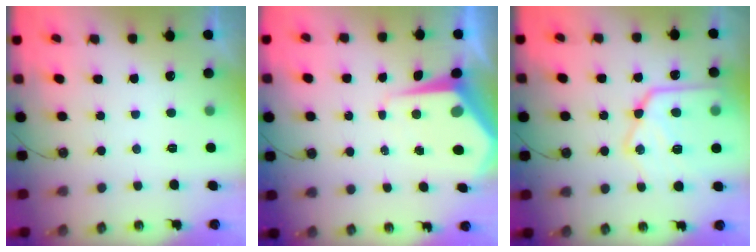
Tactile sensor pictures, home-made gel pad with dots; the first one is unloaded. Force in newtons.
{"total": 8.3, "press": 8.3, "slide": 0.4}
{"total": 19.9, "press": 19.8, "slide": 2.0}